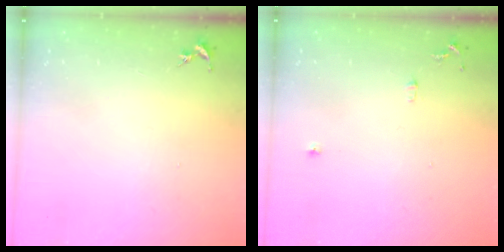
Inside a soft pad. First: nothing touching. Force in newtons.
{"total": 6.1, "press": 6.1, "slide": 0.7}